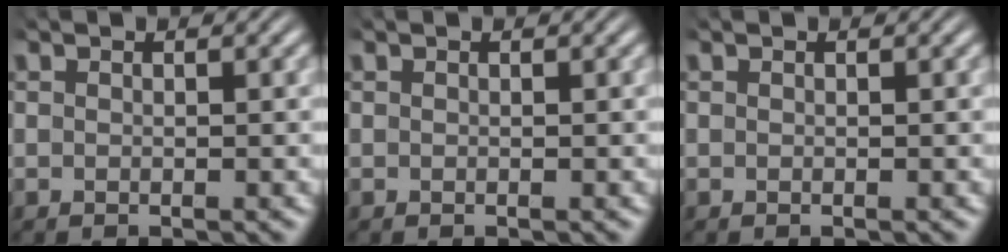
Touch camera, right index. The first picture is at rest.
{"total": 0.0}
{"total": 0.0}